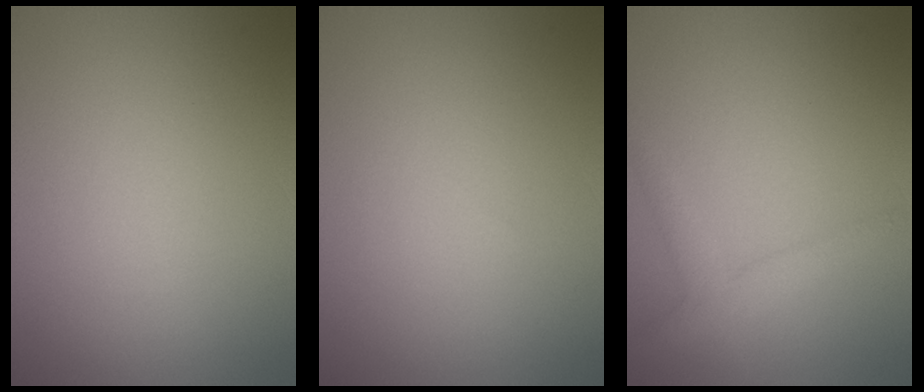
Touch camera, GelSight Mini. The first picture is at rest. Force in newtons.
{"total": 0.0}
{"total": 2.4, "press": 2.4, "slide": 0.2}